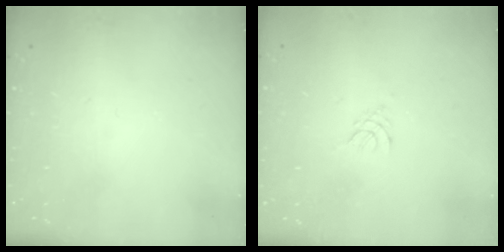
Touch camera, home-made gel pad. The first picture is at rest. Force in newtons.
{"total": 2.7, "press": 2.6, "slide": 0.6}